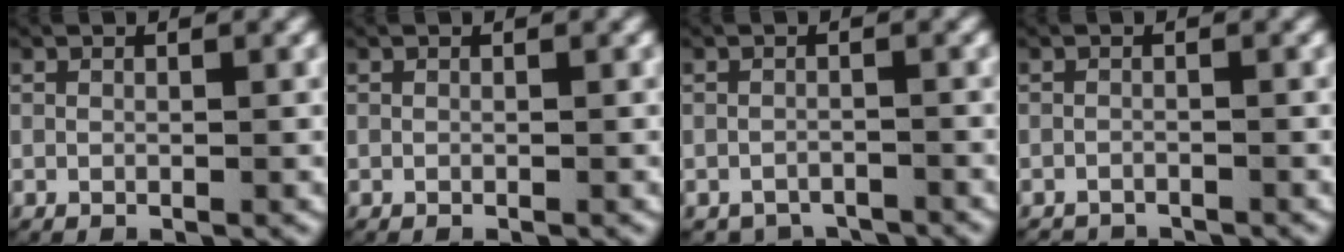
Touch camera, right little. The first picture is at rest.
{"total": 0.0}
{"total": 3.2, "force": [-3.0, 1.2, 0.0], "torque": [0.004, -0.009, -0.049]}
{"total": 1.5, "force": [-1.5, 0.1, -0.1], "torque": [-0.004, -0.009, -0.023]}